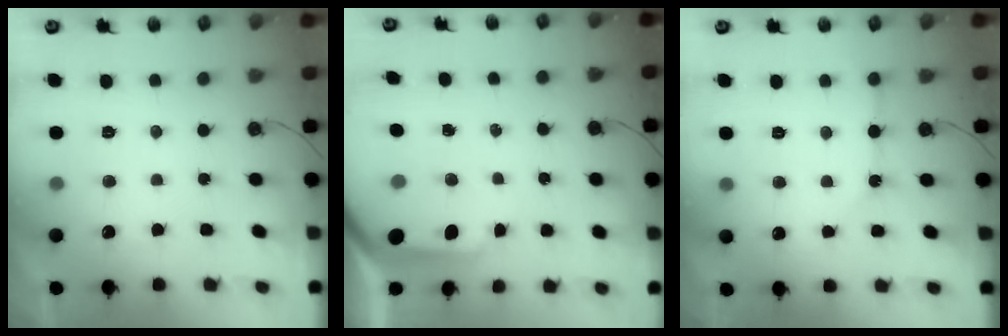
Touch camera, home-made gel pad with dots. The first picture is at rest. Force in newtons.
{"total": 7.2, "press": 7.2, "slide": 0.7}
{"total": 2.2, "press": 2.2, "slide": 0.3}